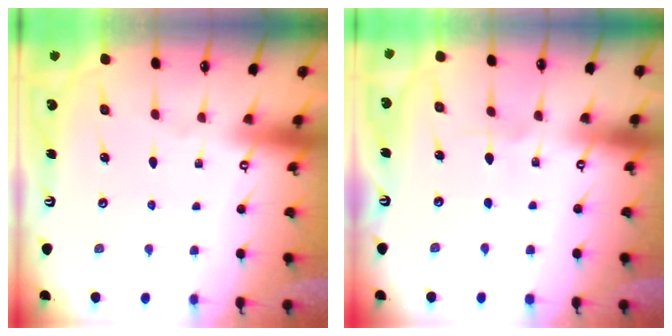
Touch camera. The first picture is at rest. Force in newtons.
{"total": 3.4, "press": 3.4, "slide": 0.4}